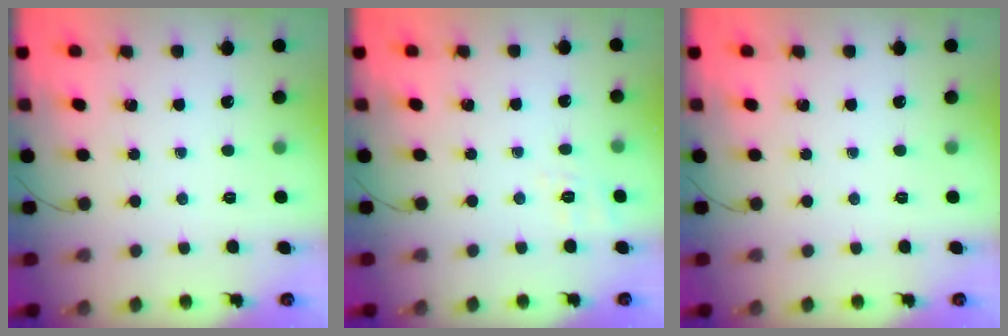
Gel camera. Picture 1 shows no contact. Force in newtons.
{"total": 2.6, "press": 1.5, "slide": 2.1}
{"total": 0.0}